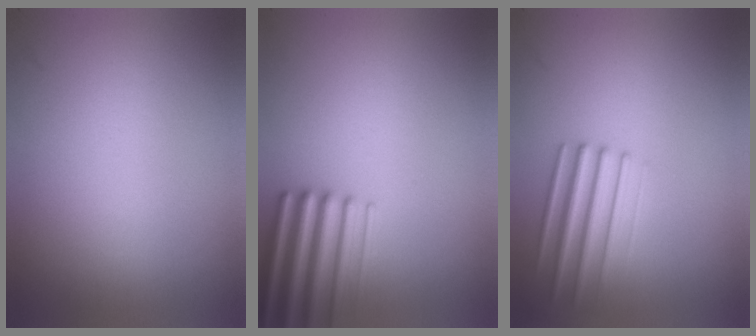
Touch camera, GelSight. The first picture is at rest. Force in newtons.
{"total": 4.3}
{"total": 1.6}